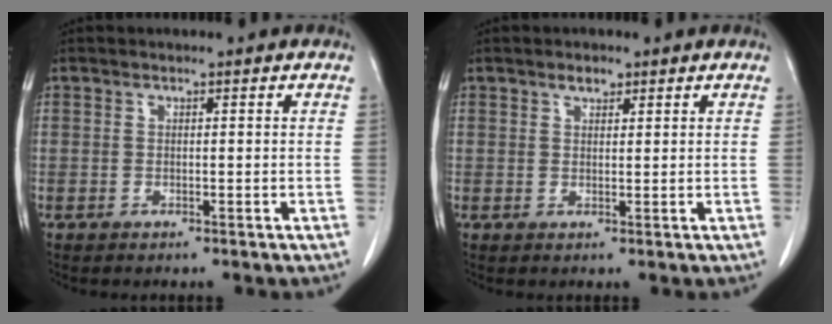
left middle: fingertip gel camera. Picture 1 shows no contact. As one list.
[{"total": 1.5, "force": [1.1, 0.7, 0.8], "torque": [-0.015, 0.000, 0.017]}]